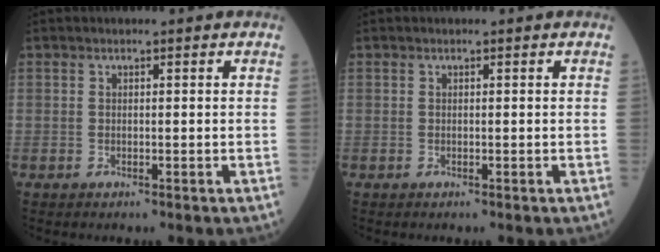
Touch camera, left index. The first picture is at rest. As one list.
[{"total": 0.0}]